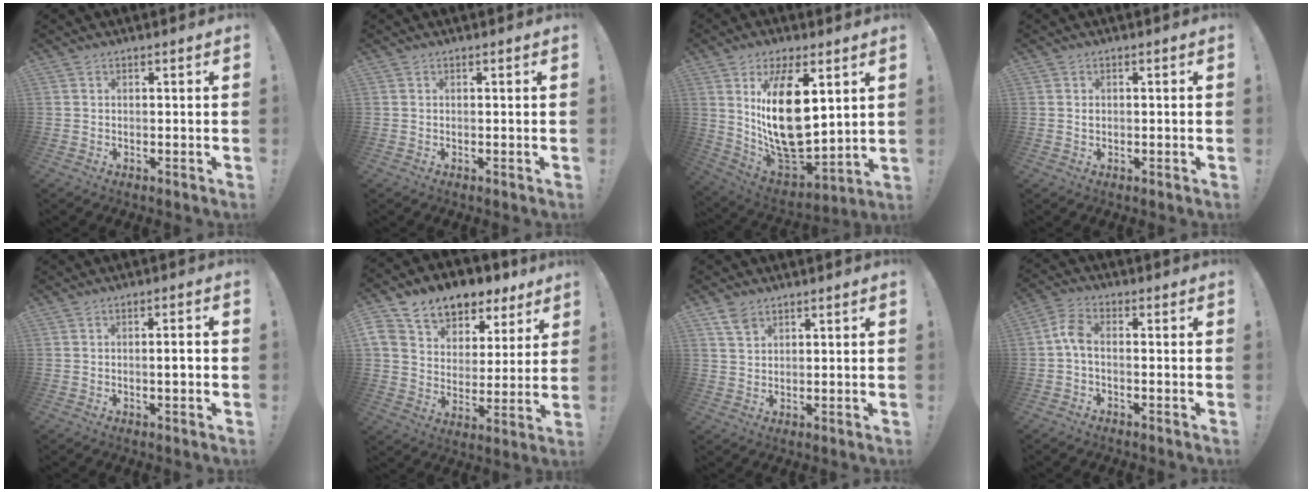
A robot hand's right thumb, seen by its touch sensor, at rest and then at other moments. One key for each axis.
{"total": 0.0}
{"total": 21.9, "fx": 6.3, "fy": 11.0, "fz": 17.8, "tx": -0.332, "ty": -0.046, "tz": 0.117}
{"total": 0.5, "fx": -0.3, "fy": 0.4, "fz": 0.2, "tx": -0.011, "ty": 0.007, "tz": -0.005}
{"total": 2.8, "fx": -0.6, "fy": 0.2, "fz": 2.8, "tx": -0.048, "ty": 0.003, "tz": -0.014}
{"total": 11.3, "fx": 7.2, "fy": 7.9, "fz": 3.8, "tx": -0.057, "ty": -0.051, "tz": 0.137}
{"total": 4.2, "fx": 2.9, "fy": 2.6, "fz": 1.7, "tx": -0.027, "ty": -0.013, "tz": 0.054}
{"total": 5.3, "fx": -0.6, "fy": 2.8, "fz": 4.5, "tx": -0.094, "ty": 0.007, "tz": -0.009}